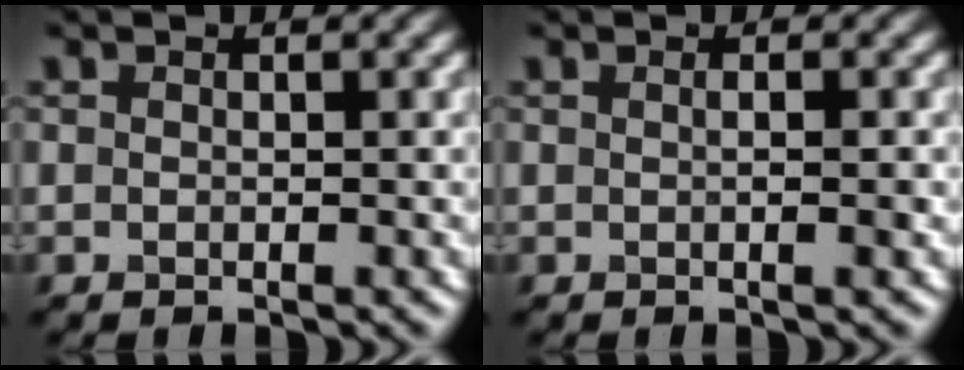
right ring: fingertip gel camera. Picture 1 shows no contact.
{"total": 1.3, "force": [0.2, 0.3, 1.3], "torque": [-0.009, 0.000, -0.001]}